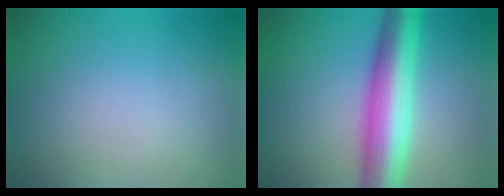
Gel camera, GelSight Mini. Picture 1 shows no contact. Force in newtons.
{"total": 9.4, "press": 9.4, "slide": 0.3}